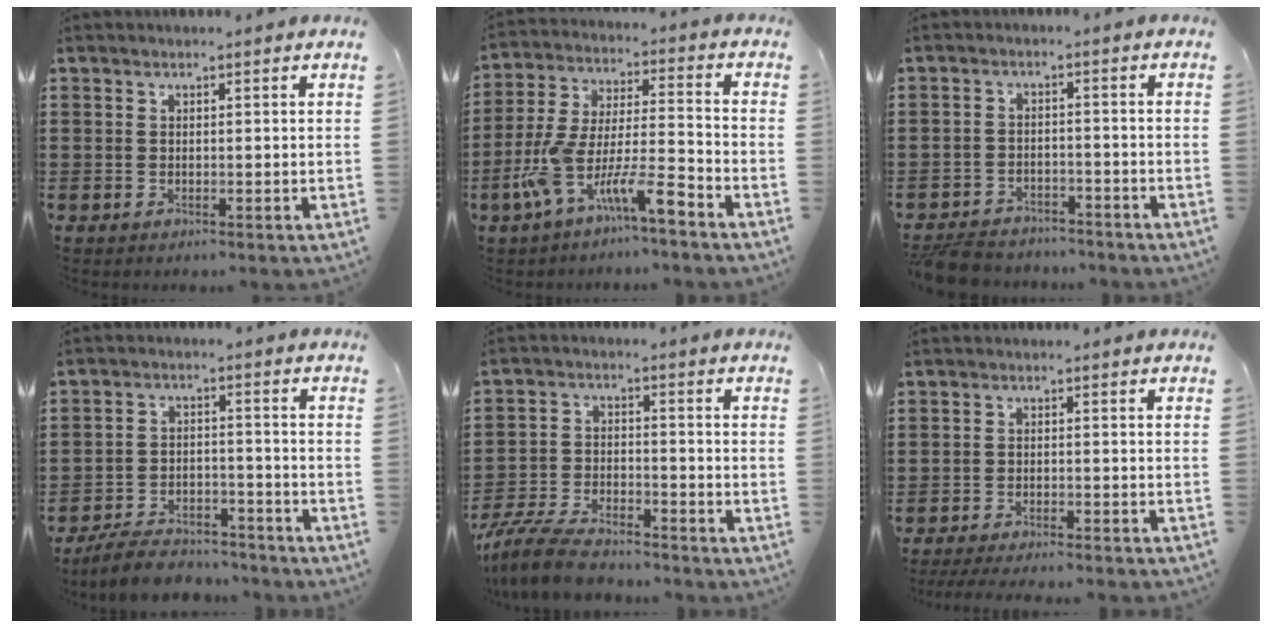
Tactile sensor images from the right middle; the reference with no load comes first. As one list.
[{"total": 11.4, "force": [-8.2, 1.7, 7.7], "torque": [-0.166, 0.000, -0.166]}, {"total": 4.9, "force": [-4.8, 1.0, 0.6], "torque": [-0.014, 0.010, -0.098]}, {"total": 6.5, "force": [-6.1, 1.4, 1.4], "torque": [-0.023, 0.018, -0.119]}, {"total": 7.8, "force": [-7.2, 1.5, 2.6], "torque": [-0.059, 0.011, -0.141]}, {"total": 3.1, "force": [-3.0, -0.1, 0.8], "torque": [-0.013, -0.002, -0.059]}]